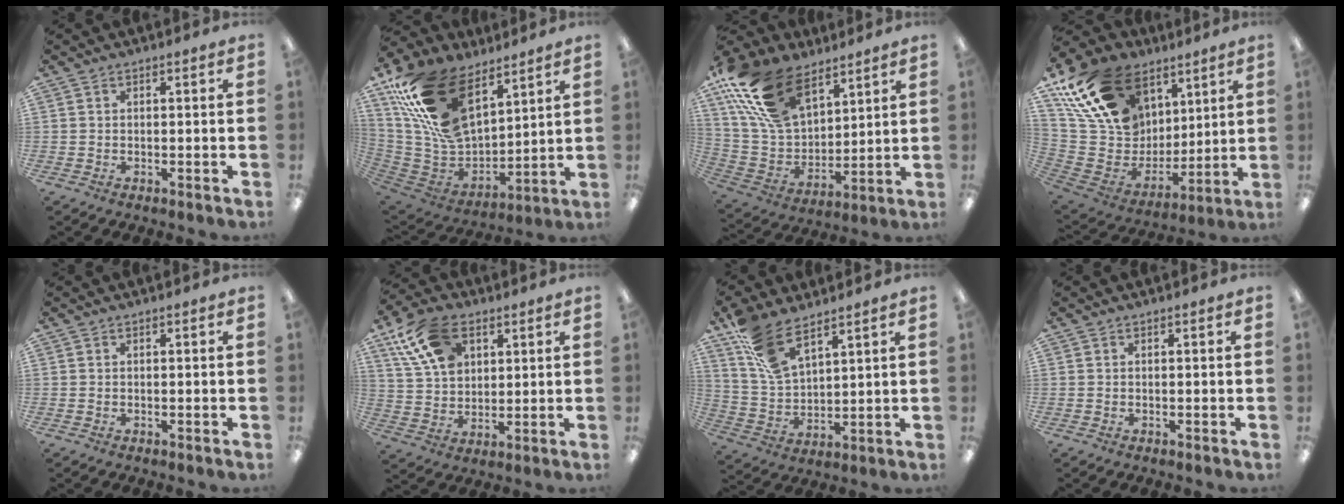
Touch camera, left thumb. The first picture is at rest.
{"total": 26.1, "force": [13.7, 15.1, 16.3], "torque": [-0.329, -0.053, 0.259]}
{"total": 22.8, "force": [14.2, 12.5, 12.8], "torque": [-0.278, -0.055, 0.266]}
{"total": 24.1, "force": [14.4, 15.5, 11.5], "torque": [-0.247, -0.063, 0.280]}
{"total": 0.0}
{"total": 14.8, "force": [7.4, 9.5, 8.6], "torque": [-0.167, -0.005, 0.140]}
{"total": 12.0, "force": [8.7, 4.8, 6.7], "torque": [-0.144, -0.033, 0.167]}
{"total": 0.0}